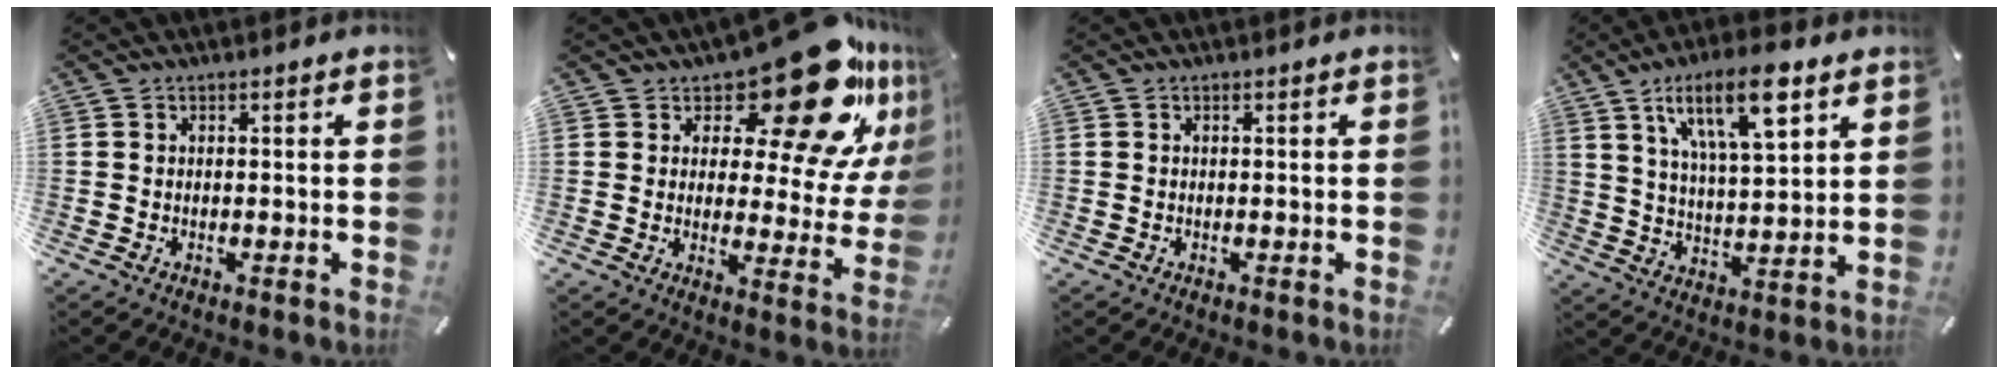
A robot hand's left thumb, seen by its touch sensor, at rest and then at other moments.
{"total": 21.6, "force": [14.5, 8.0, 13.9], "torque": [-0.183, -0.112, 0.238]}
{"total": 0.0}
{"total": 15.6, "force": [8.7, 5.3, 11.8], "torque": [-0.194, -0.027, 0.141]}